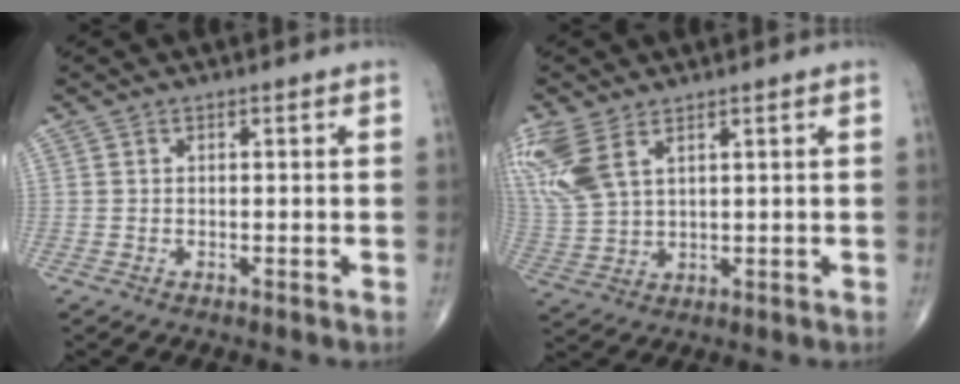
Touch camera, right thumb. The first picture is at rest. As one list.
[{"total": 11.2, "force": [5.7, 5.7, 7.7], "torque": [-0.196, -0.006, 0.129]}]